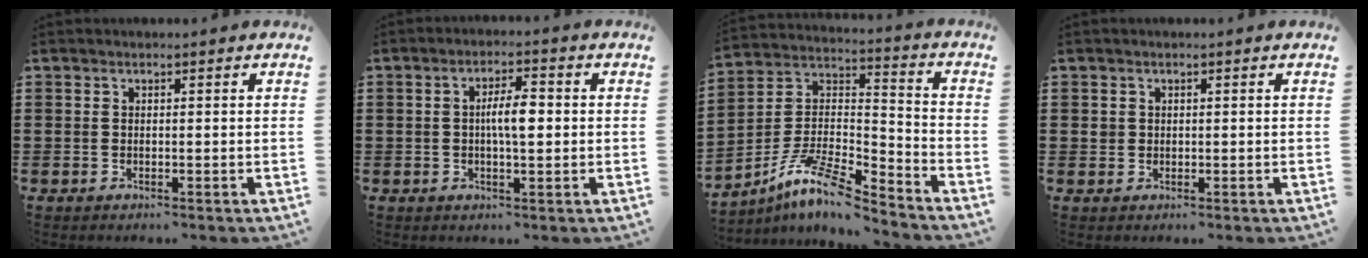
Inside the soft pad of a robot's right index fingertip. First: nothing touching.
{"total": 4.9, "force": [0.1, 1.4, 4.7], "torque": [-0.085, 0.004, 0.000]}
{"total": 10.0, "force": [-8.3, 1.3, 5.4], "torque": [-0.125, 0.002, -0.173]}
{"total": 1.0, "force": [0.2, 0.9, 0.3], "torque": [-0.007, 0.006, 0.004]}